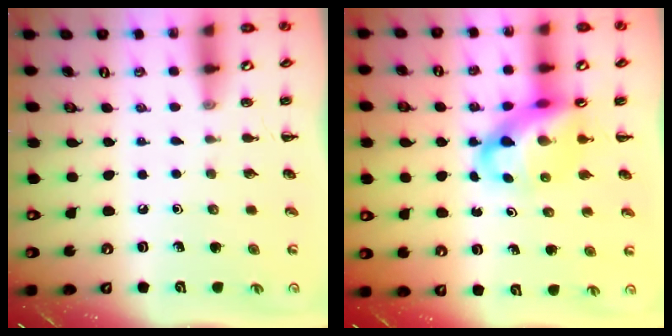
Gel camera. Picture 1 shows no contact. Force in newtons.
{"total": 11.1, "press": 10.7, "slide": 3.1}